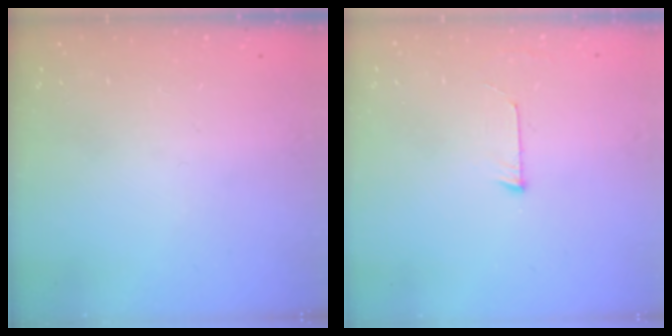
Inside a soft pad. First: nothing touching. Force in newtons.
{"total": 3.3, "press": 3.3, "slide": 0.3}